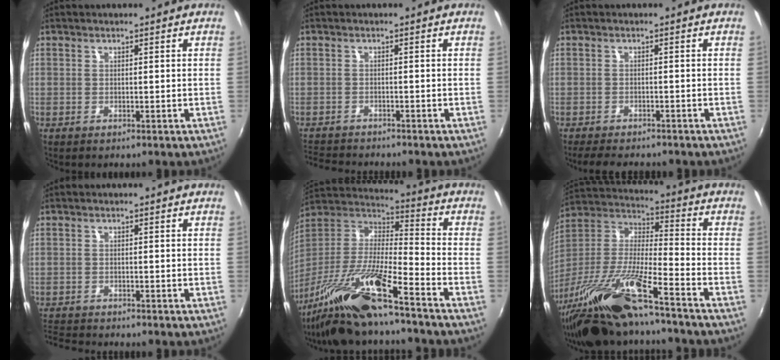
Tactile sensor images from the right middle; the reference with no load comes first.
{"total": 6.0, "force": [-5.8, 1.1, 1.4], "torque": [-0.050, -0.012, -0.100]}
{"total": 6.6, "force": [-5.7, 1.9, 2.7], "torque": [-0.067, -0.013, -0.088]}
{"total": 4.8, "force": [-4.7, 0.3, 1.0], "torque": [-0.040, -0.017, -0.090]}
{"total": 17.9, "force": [-12.9, 1.5, 12.3], "torque": [-0.244, -0.013, -0.255]}
{"total": 21.8, "force": [-15.9, 2.5, 14.7], "torque": [-0.273, -0.028, -0.298]}